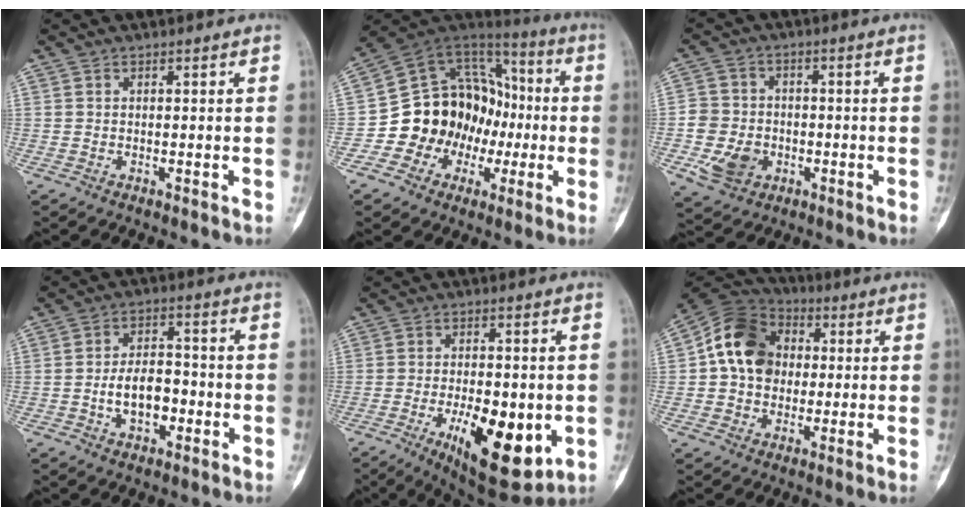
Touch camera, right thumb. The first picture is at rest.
{"total": 18.7, "force": [-3.6, 15.9, 9.2], "torque": [-0.083, 0.081, -0.058]}
{"total": 8.9, "force": [-2.7, 7.3, 4.2], "torque": [-0.059, 0.015, -0.044]}
{"total": 8.3, "force": [-2.2, 5.2, 6.2], "torque": [-0.079, 0.027, -0.039]}
{"total": 16.7, "force": [-4.7, 7.1, 14.3], "torque": [-0.199, -0.009, -0.054]}
{"total": 13.9, "force": [1.3, 11.3, 8.0], "torque": [-0.112, 0.023, 0.013]}